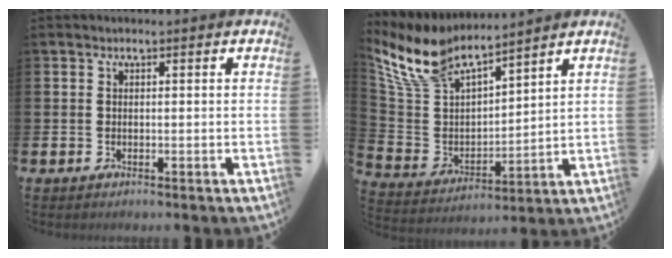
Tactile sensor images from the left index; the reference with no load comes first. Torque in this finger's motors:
{"motor_torque": [1.94, -0.20, 0.20, 0.15]}